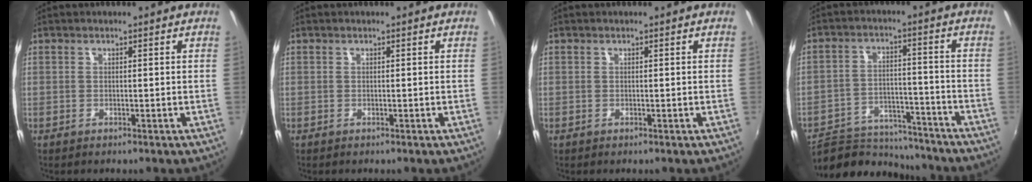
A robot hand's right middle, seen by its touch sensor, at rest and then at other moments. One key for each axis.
{"total": 0.0}
{"total": 0.0}
{"total": 13.8, "fx": -12.4, "fy": 5.1, "fz": 3.3, "tx": -0.080, "ty": 0.014, "tz": -0.180}